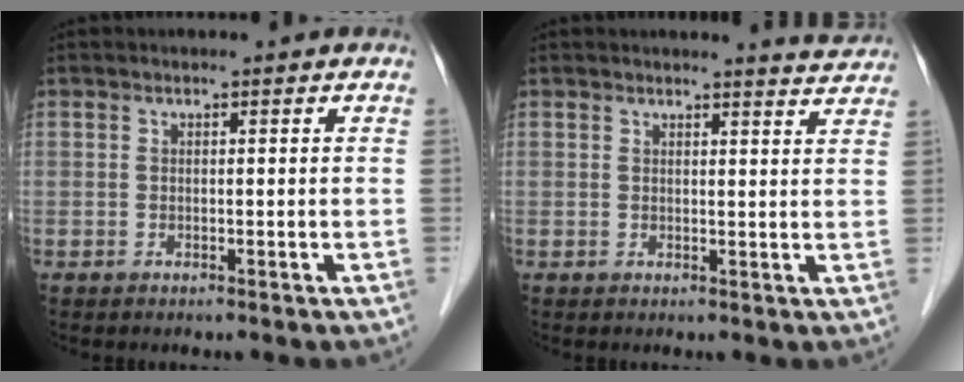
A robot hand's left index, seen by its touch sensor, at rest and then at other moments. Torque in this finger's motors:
{"motor_torque": [-0.34, -1.80, 0.31, 0.06]}